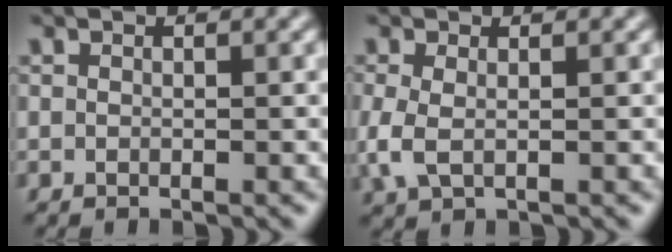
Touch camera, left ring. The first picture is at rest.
{"total": 2.6, "force": [-0.2, 1.4, 2.2], "torque": [-0.061, -0.004, -0.003]}